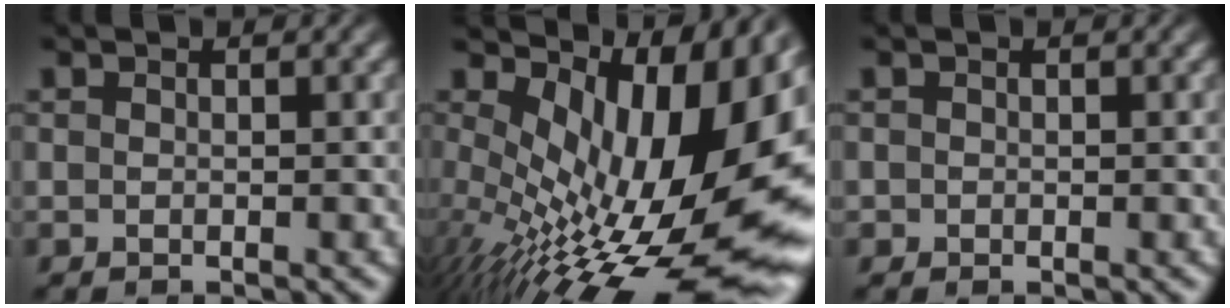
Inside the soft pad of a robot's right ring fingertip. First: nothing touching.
{"total": 17.1, "force": [-1.7, 8.4, 14.8], "torque": [-0.207, -0.033, 0.002]}
{"total": 0.8, "force": [-0.2, 0.8, 0.0], "torque": [-0.005, -0.007, 0.000]}